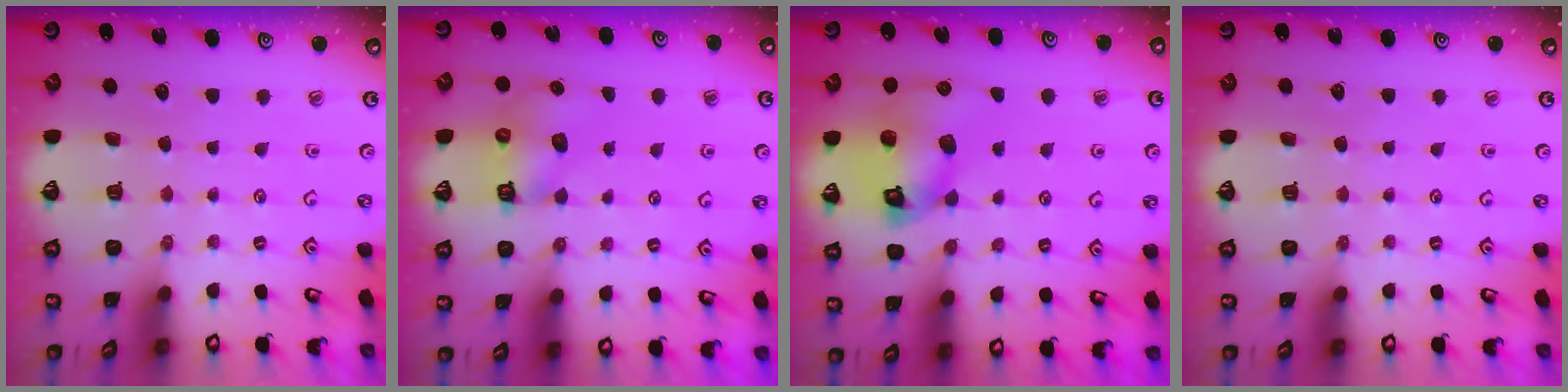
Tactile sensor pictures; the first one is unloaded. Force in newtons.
{"total": 6.1, "press": 6.1, "slide": 1.0}
{"total": 14.0, "press": 13.9, "slide": 2.0}
{"total": 0.0}